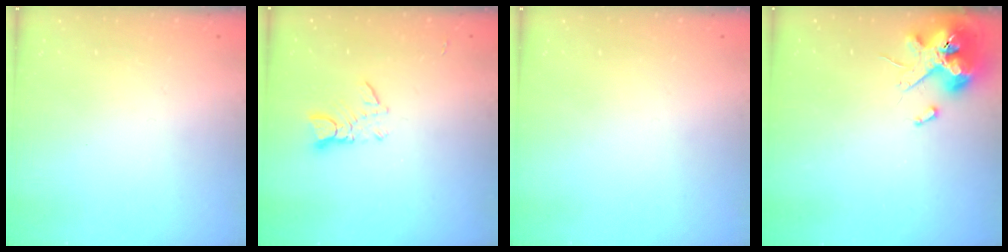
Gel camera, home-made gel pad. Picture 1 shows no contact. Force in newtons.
{"total": 3.9, "press": 3.9, "slide": 0.3}
{"total": 0.0}
{"total": 12.4, "press": 12.2, "slide": 1.8}